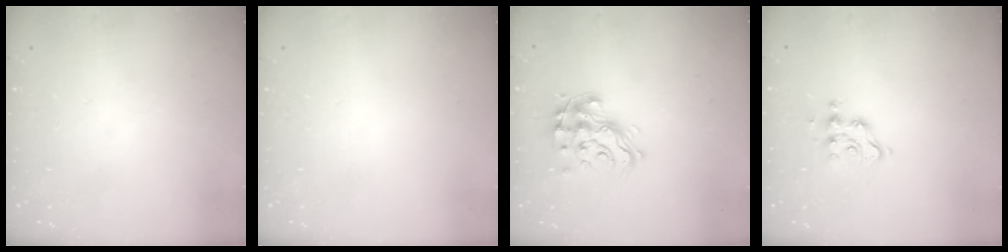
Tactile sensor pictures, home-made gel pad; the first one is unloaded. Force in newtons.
{"total": 0.0}
{"total": 13.9, "press": 13.9, "slide": 0.6}
{"total": 7.7, "press": 7.7, "slide": 0.4}